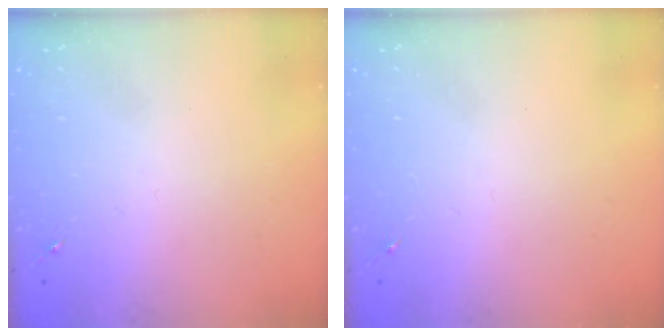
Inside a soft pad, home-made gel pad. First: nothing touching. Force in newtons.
{"total": 0.0}